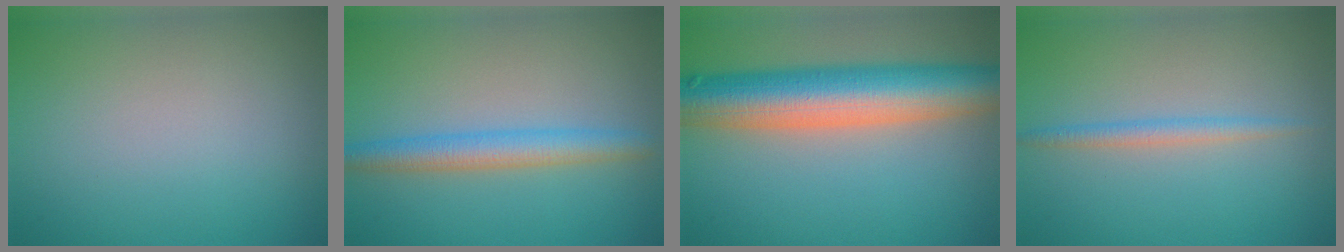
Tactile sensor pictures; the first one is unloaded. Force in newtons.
{"total": 3.7, "press": 3.7, "slide": 0.1}
{"total": 10.6, "press": 10.6, "slide": 0.5}
{"total": 1.7, "press": 1.7, "slide": 0.1}